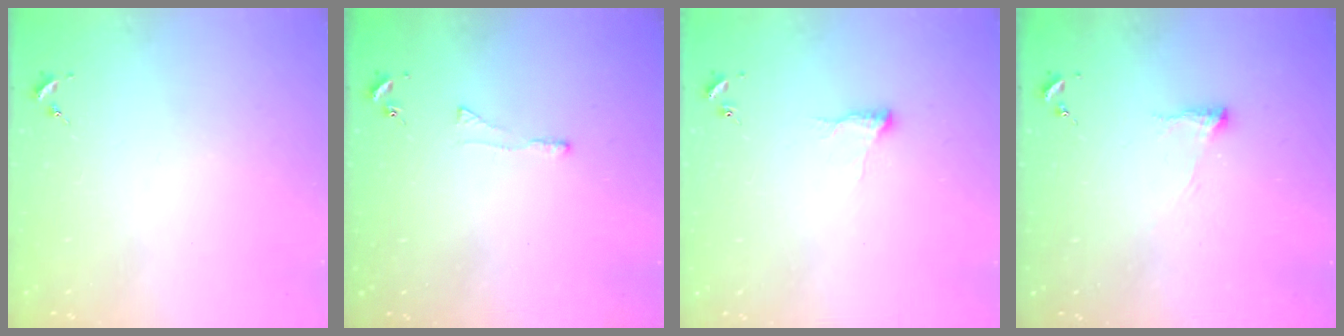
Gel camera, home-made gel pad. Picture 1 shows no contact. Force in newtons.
{"total": 2.9, "press": 2.9, "slide": 0.6}
{"total": 5.1, "press": 5.1, "slide": 0.6}
{"total": 5.1, "press": 5.1, "slide": 0.8}